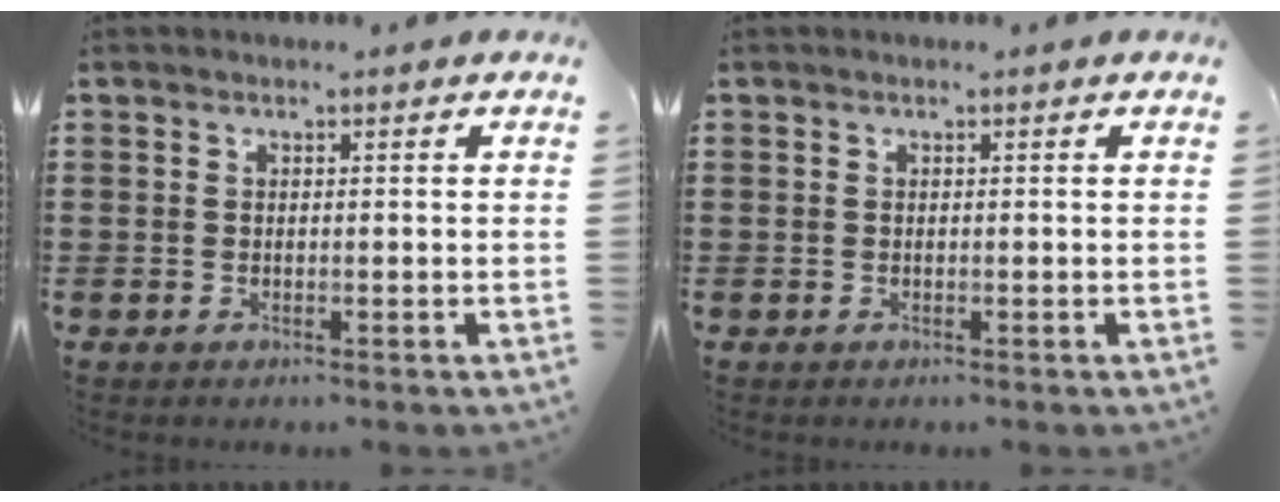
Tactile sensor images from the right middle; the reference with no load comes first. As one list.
[{"total": 0.0}]